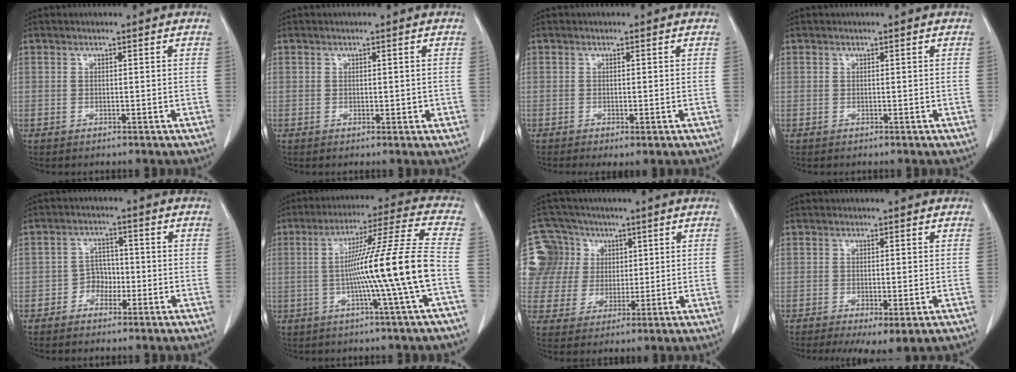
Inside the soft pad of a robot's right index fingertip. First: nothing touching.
{"total": 1.3, "force": [-0.1, 0.7, 1.1], "torque": [-0.015, -0.001, 0.002]}
{"total": 2.2, "force": [-1.1, 0.6, 1.8], "torque": [-0.030, -0.008, -0.012]}
{"total": 0.0}
{"total": 3.3, "force": [-1.5, 2.6, 1.3], "torque": [-0.016, 0.011, -0.029]}
{"total": 14.6, "force": [-2.8, -2.6, 14.1], "torque": [-0.231, 0.006, -0.052]}
{"total": 12.7, "force": [3.9, 11.9, 2.0], "torque": [-0.067, 0.054, 0.086]}
{"total": 5.4, "force": [-2.9, 1.4, 4.3], "torque": [-0.062, -0.018, -0.044]}